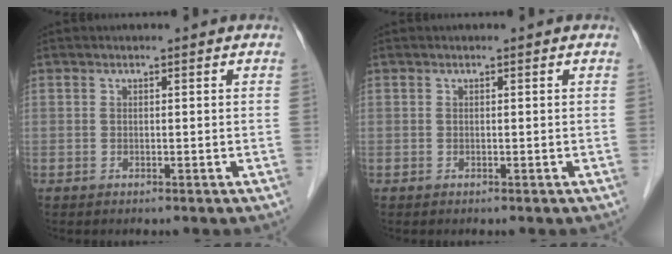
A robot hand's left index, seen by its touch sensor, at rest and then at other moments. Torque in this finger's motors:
{"motor_torque": [-0.01, 0.00, 0.01, 0.00]}